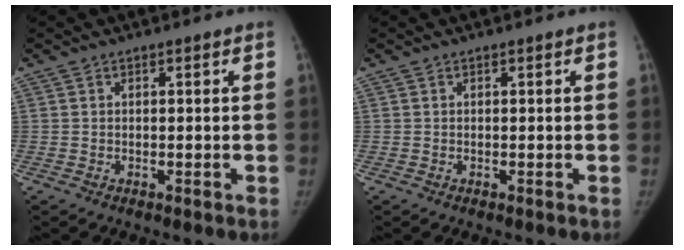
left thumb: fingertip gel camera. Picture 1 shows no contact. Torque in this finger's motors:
{"motor_torque": [-0.05, -0.02, 0.34, 0.15, 0.03]}